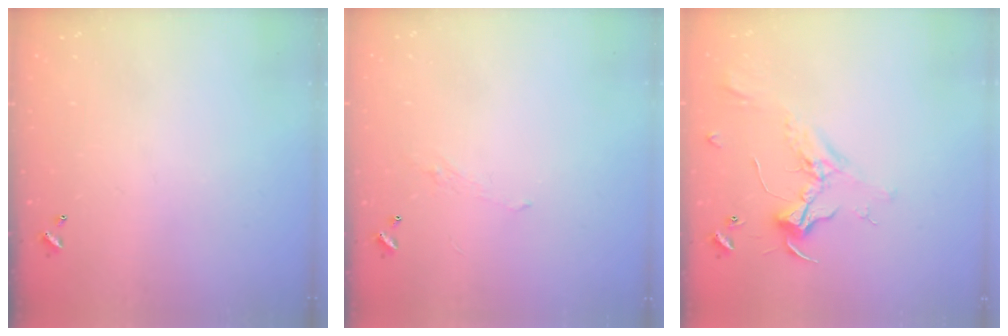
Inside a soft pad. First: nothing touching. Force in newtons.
{"total": 1.0, "press": 0.8, "slide": 0.6}
{"total": 2.5, "press": 2.4, "slide": 0.8}